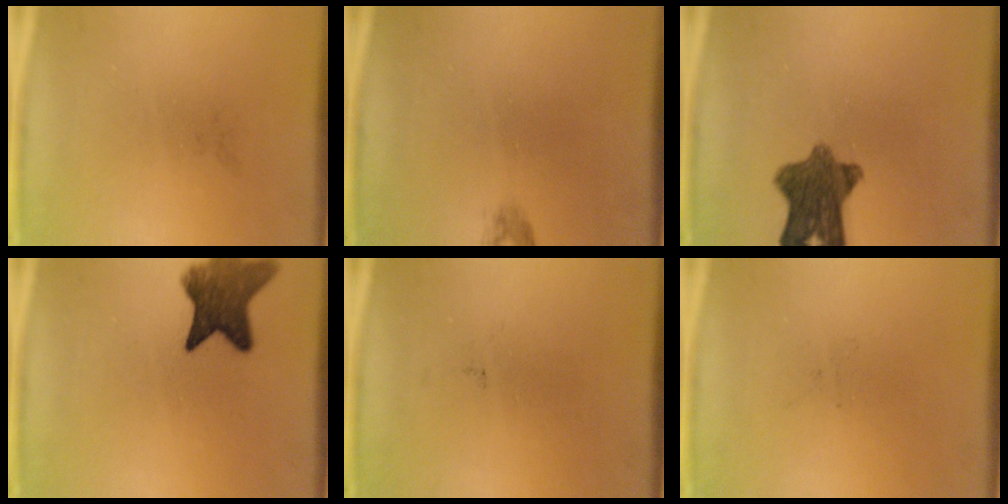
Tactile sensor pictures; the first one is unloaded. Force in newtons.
{"total": 0.8}
{"total": 9.3}
{"total": 8.4}
{"total": 0.0}
{"total": 0.0}